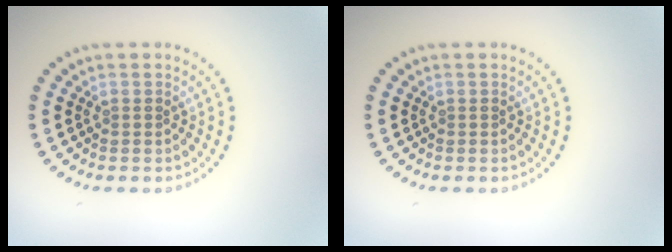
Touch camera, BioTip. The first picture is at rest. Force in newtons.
{"total": 0.0}